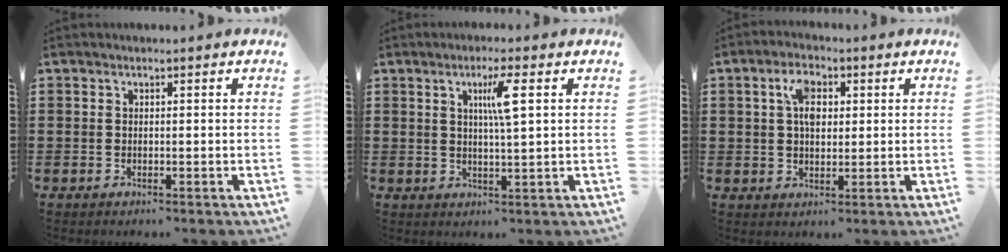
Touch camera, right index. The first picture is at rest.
{"total": 4.7, "force": [1.5, 0.1, 4.5], "torque": [-0.083, -0.002, 0.019]}
{"total": 5.2, "force": [1.5, 2.9, 4.0], "torque": [-0.081, 0.010, 0.023]}